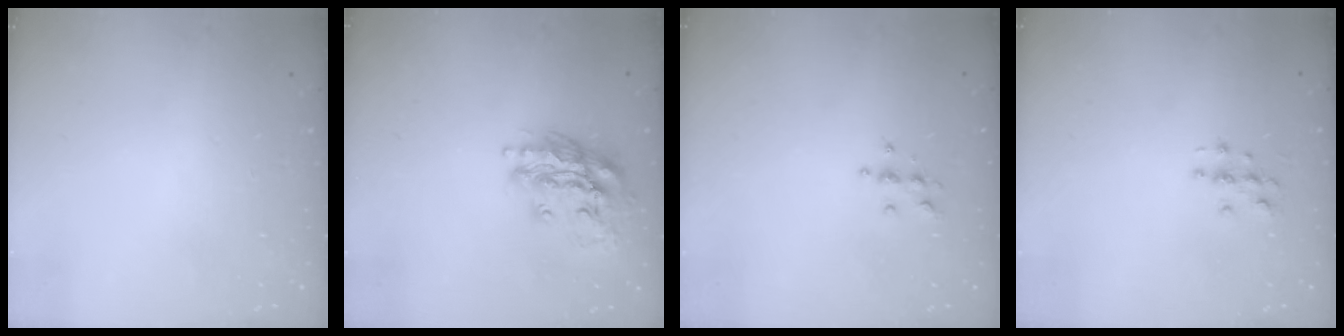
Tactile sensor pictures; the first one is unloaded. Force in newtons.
{"total": 15.9, "press": 15.7, "slide": 2.2}
{"total": 4.5, "press": 4.4, "slide": 0.6}
{"total": 2.8, "press": 2.8, "slide": 0.3}